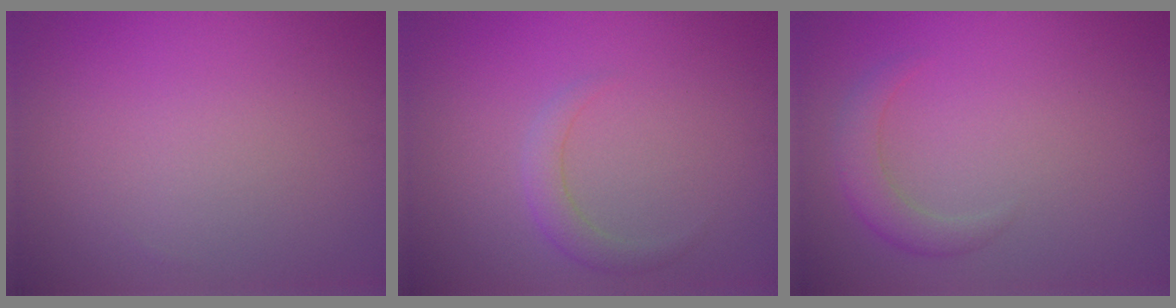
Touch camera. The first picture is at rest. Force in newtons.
{"total": 1.7, "press": 1.7, "slide": 0.0}
{"total": 2.4, "press": 2.4, "slide": 0.1}